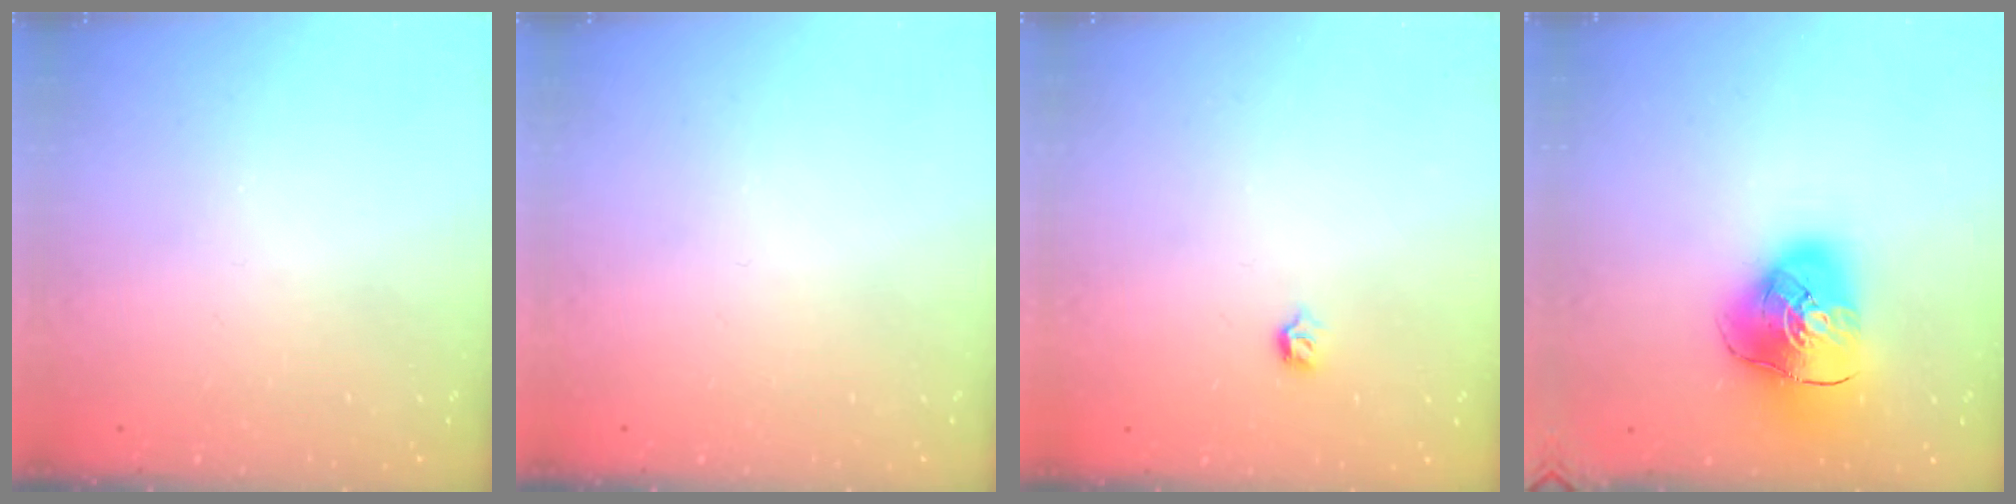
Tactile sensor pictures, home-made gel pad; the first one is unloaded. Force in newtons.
{"total": 0.0}
{"total": 3.4, "press": 3.3, "slide": 0.7}
{"total": 15.0, "press": 14.8, "slide": 2.2}